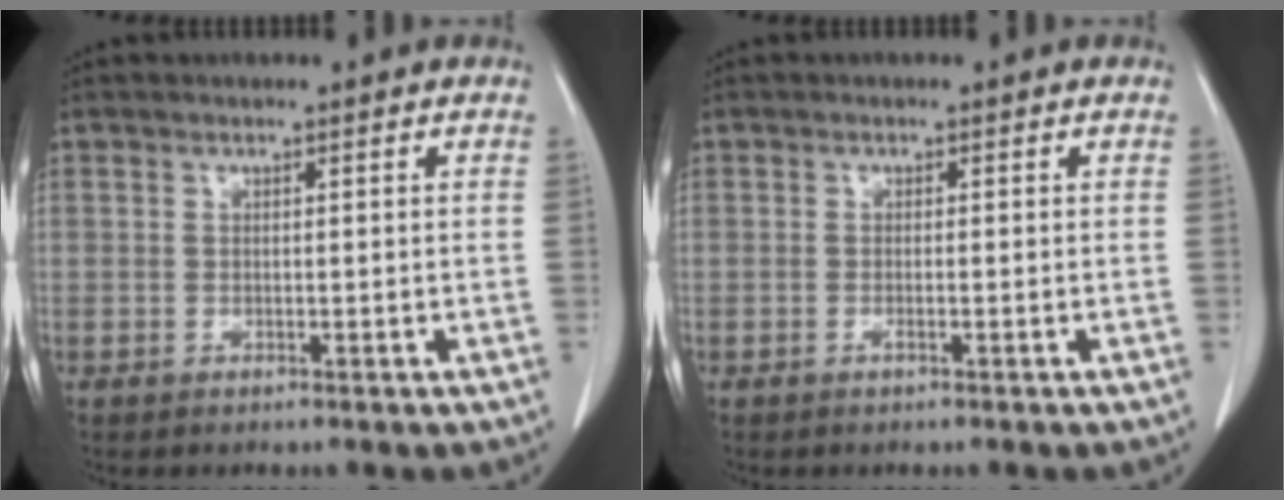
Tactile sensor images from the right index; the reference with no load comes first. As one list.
[{"total": 0.6, "force": [-0.3, -0.1, 0.5], "torque": [-0.010, 0.002, -0.004]}]